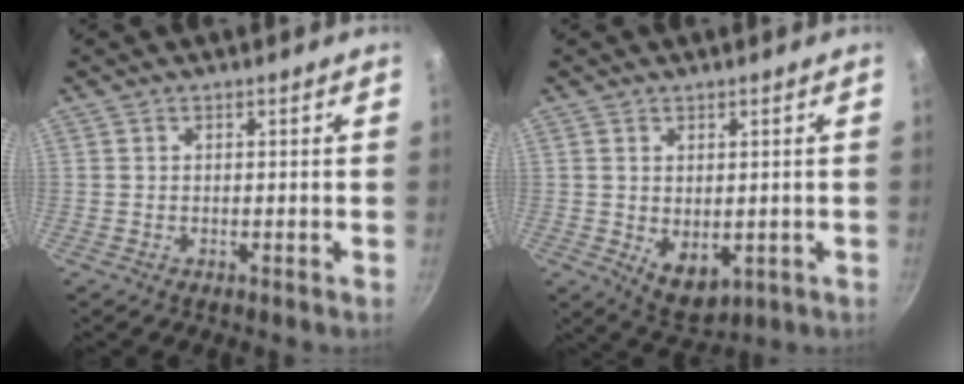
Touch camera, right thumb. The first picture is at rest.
{"total": 6.3, "force": [-0.1, 4.1, 4.7], "torque": [-0.060, -0.016, 0.014]}